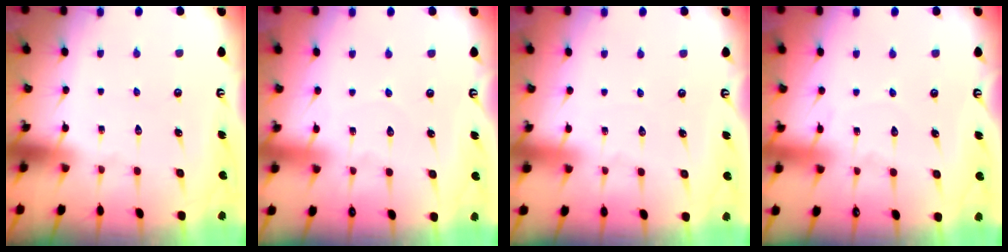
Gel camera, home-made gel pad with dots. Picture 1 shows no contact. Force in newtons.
{"total": 3.5, "press": 3.5, "slide": 0.5}
{"total": 1.8, "press": 1.7, "slide": 0.2}
{"total": 3.4, "press": 3.4, "slide": 0.4}